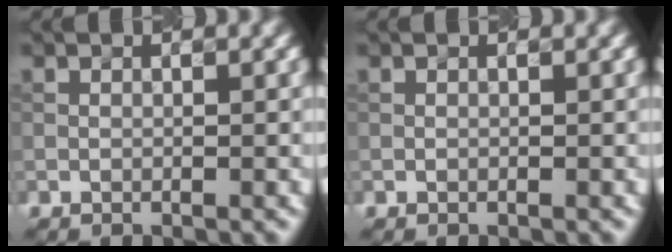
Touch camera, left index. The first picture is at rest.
{"total": 0.0}